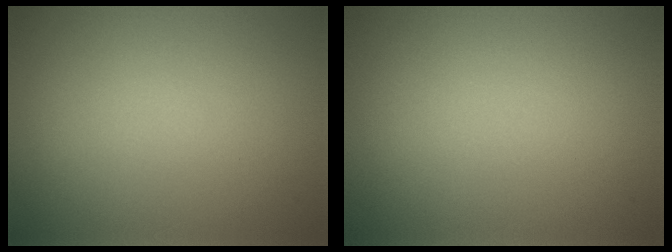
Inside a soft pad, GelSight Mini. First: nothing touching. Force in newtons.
{"total": 0.0}